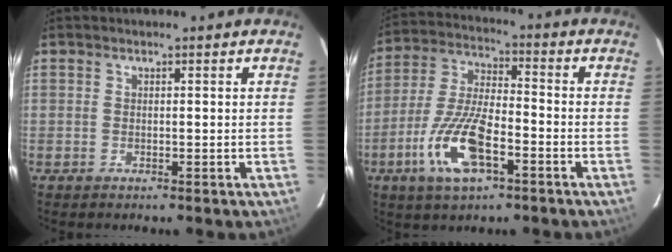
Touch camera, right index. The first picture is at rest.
{"total": 13.9, "force": [-6.2, 4.4, 11.7], "torque": [-0.254, -0.010, -0.121]}